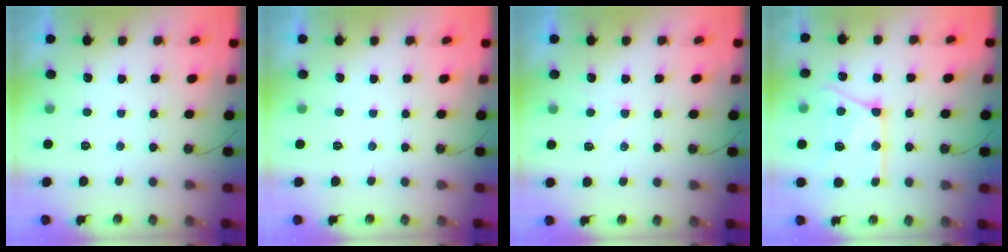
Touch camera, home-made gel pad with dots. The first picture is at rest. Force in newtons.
{"total": 0.0}
{"total": 5.3, "press": 5.3, "slide": 0.6}
{"total": 17.3, "press": 17.2, "slide": 1.4}